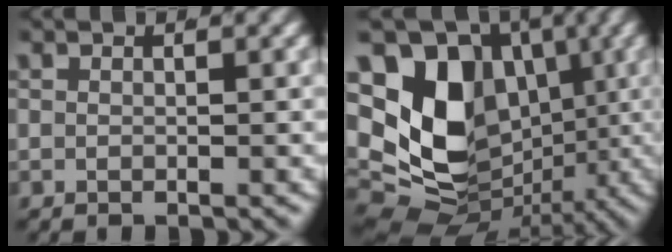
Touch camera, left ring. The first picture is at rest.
{"total": 18.0, "force": [0.8, 13.9, 11.4], "torque": [-0.201, -0.042, 0.020]}